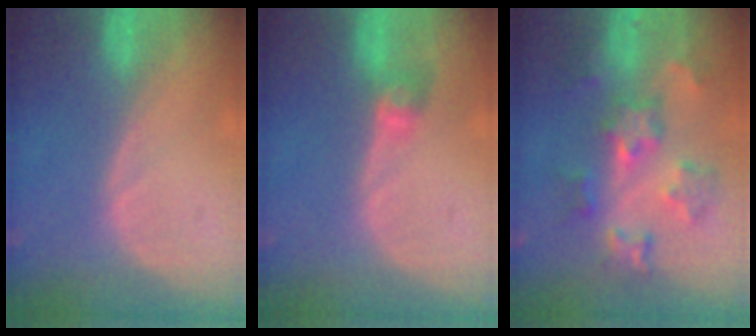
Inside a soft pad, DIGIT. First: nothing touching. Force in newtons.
{"total": 2.7, "press": 2.6, "slide": 0.5}
{"total": 8.2, "press": 7.7, "slide": 2.6}